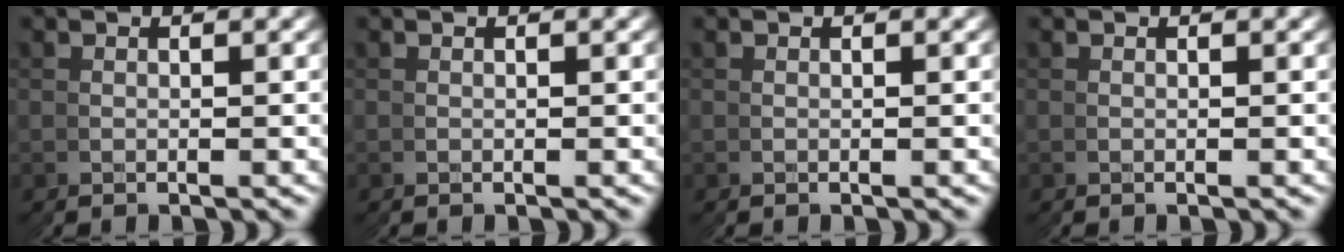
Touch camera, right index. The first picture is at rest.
{"total": 0.0}
{"total": 0.0}
{"total": 0.0}